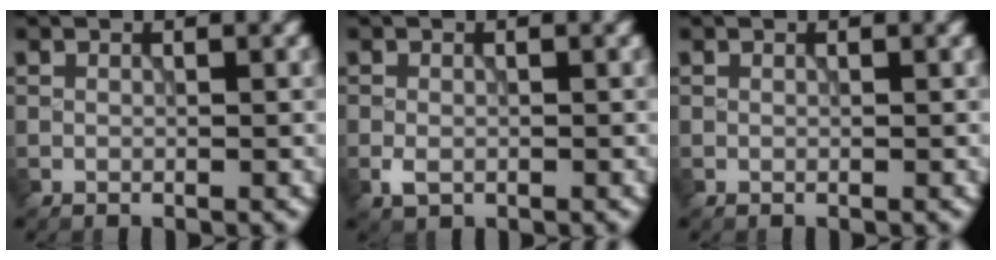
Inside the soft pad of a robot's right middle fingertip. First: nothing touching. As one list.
[{"total": 1.5, "force": [-0.6, 1.0, 0.9], "torque": [-0.021, -0.002, -0.013]}, {"total": 0.0}]